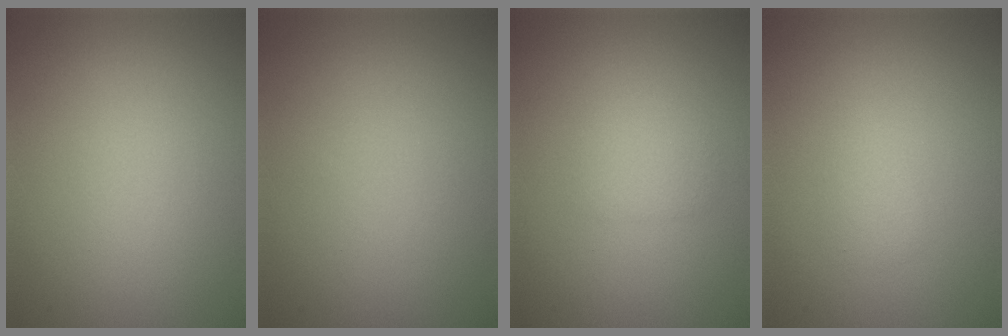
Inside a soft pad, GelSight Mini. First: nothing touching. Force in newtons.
{"total": 0.0}
{"total": 1.4, "press": 1.4, "slide": 0.0}
{"total": 1.0, "press": 1.0, "slide": 0.1}